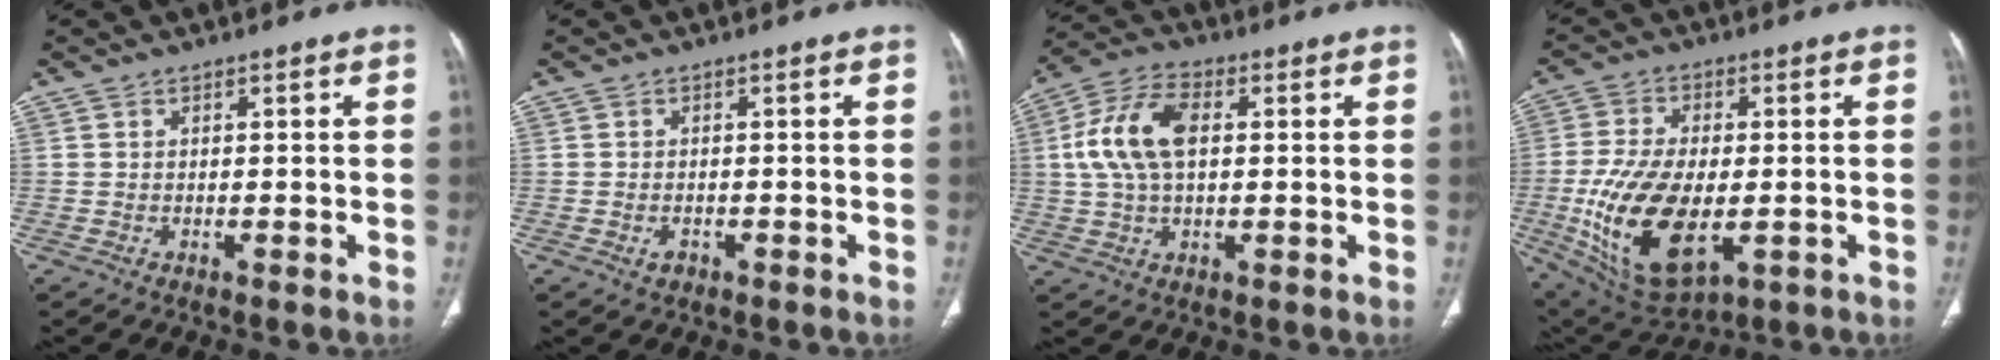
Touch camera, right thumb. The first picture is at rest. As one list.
[{"total": 1.6, "force": [-0.7, 1.1, 0.9], "torque": [-0.014, 0.006, -0.008]}, {"total": 11.9, "force": [1.7, 6.8, 9.6], "torque": [-0.197, 0.020, 0.028]}, {"total": 18.6, "force": [-3.6, 9.8, 15.4], "torque": [-0.299, -0.011, -0.043]}]